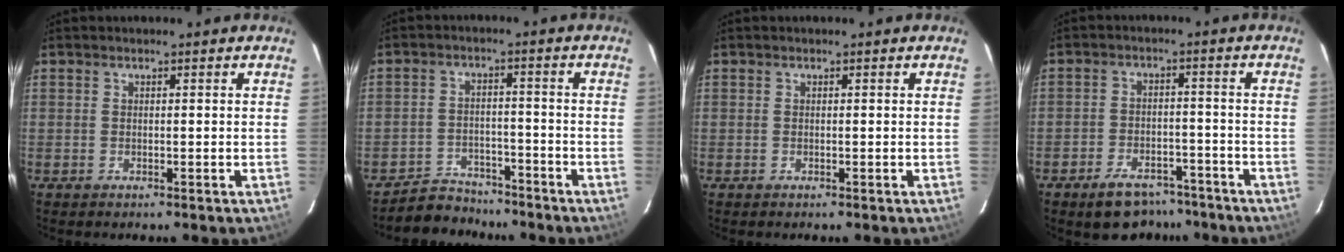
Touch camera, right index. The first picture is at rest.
{"total": 7.0, "force": [-6.1, 3.4, 0.1], "torque": [-0.021, 0.018, -0.094]}
{"total": 0.0}
{"total": 9.2, "force": [-7.0, 4.8, 3.5], "torque": [-0.082, 0.020, -0.093]}